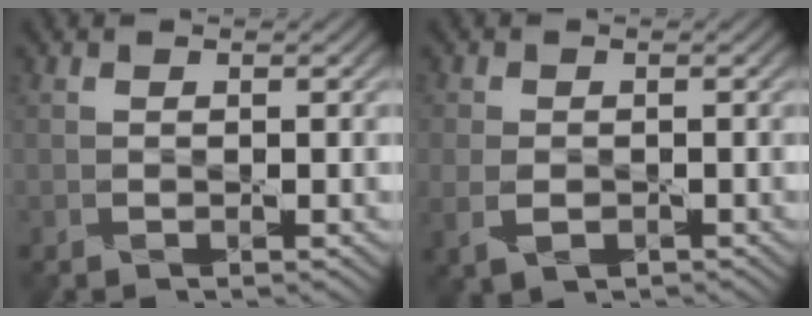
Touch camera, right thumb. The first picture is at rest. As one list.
[{"total": 3.4, "force": [-1.1, 2.4, 2.1], "torque": [-0.060, -0.011, -0.020]}]